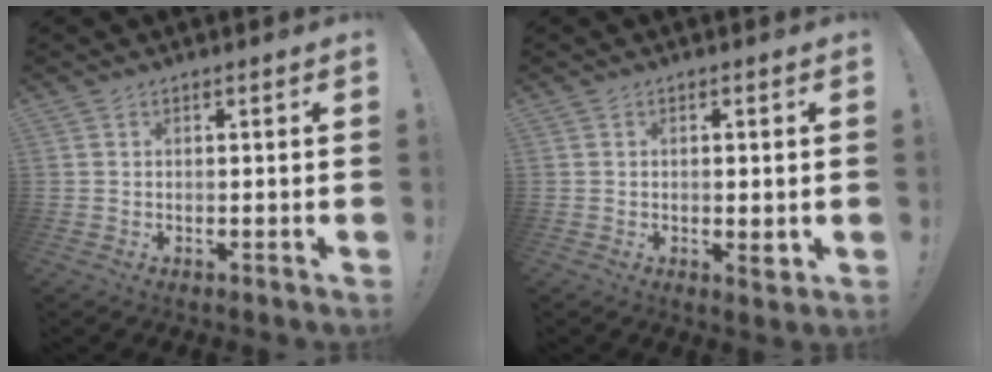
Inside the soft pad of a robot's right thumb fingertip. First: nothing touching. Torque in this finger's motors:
{"motor_torque": [0.28, -0.33, -0.14, 0.34, -0.01]}